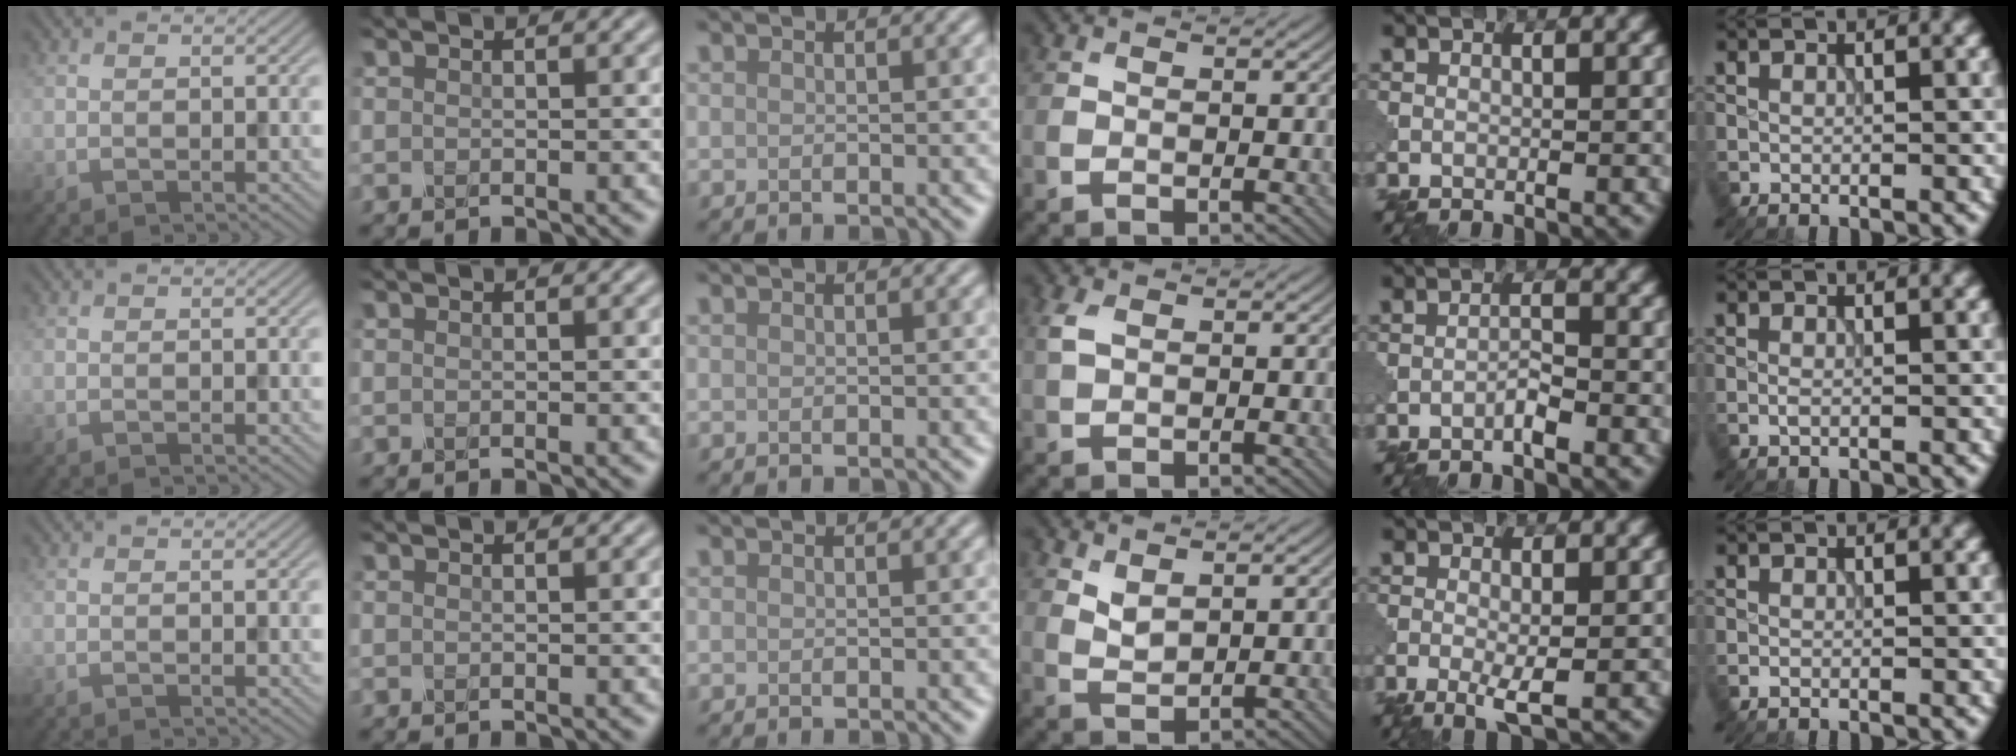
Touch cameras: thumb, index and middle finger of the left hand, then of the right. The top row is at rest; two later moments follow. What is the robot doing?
{"motion": "squeeze", "object": "clothespin"}